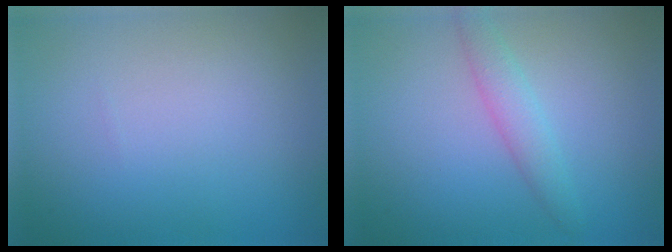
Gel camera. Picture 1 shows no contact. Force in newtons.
{"total": 2.3, "press": 2.3, "slide": 0.2}